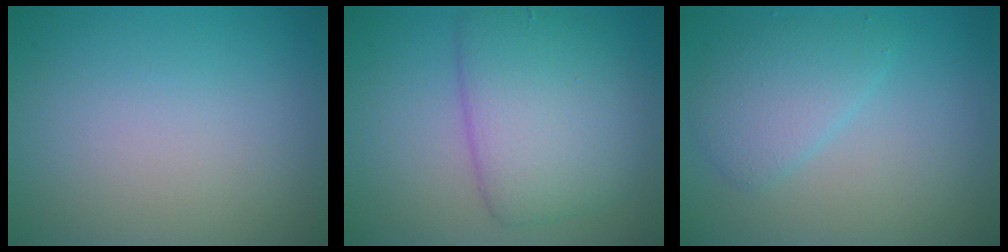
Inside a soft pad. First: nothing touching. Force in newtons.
{"total": 6.4, "press": 6.4, "slide": 0.1}
{"total": 3.0, "press": 3.0, "slide": 0.2}